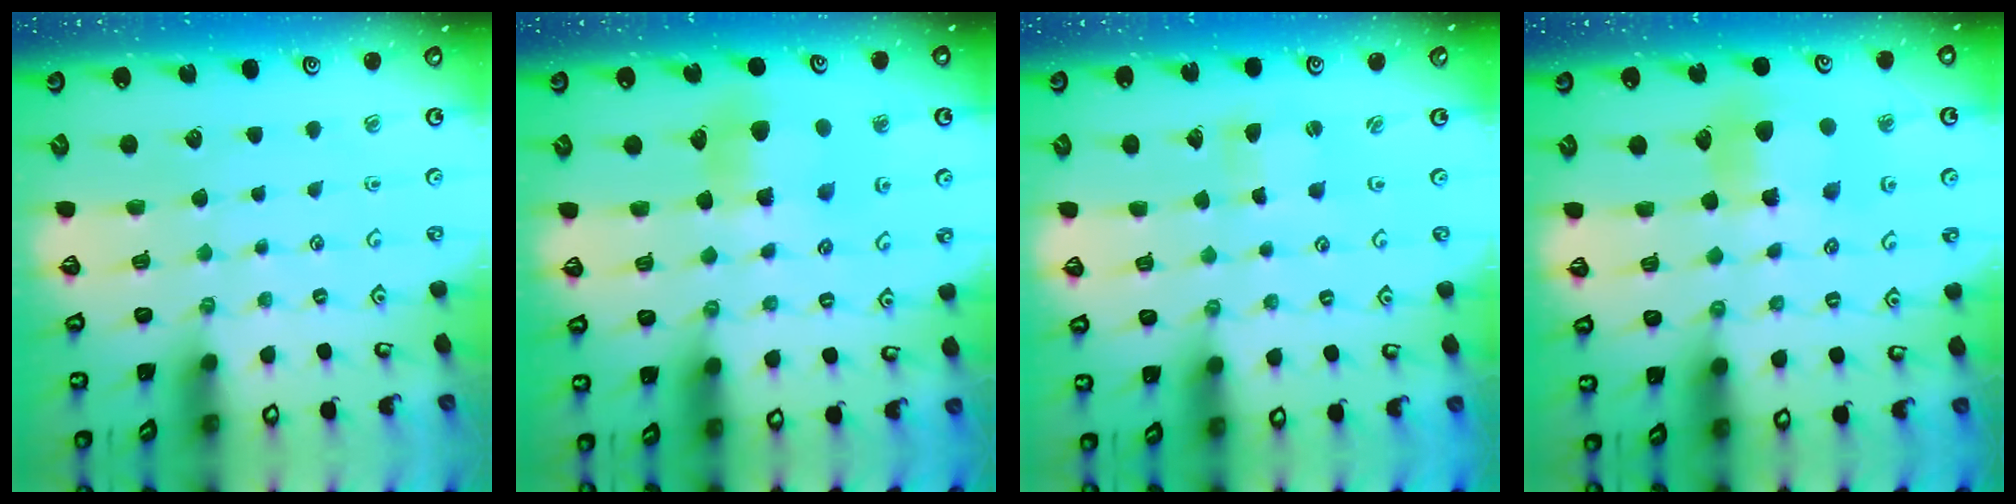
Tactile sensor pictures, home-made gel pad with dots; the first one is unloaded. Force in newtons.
{"total": 8.4, "press": 8.3, "slide": 1.1}
{"total": 1.7, "press": 1.7, "slide": 0.4}
{"total": 9.7, "press": 9.6, "slide": 1.4}